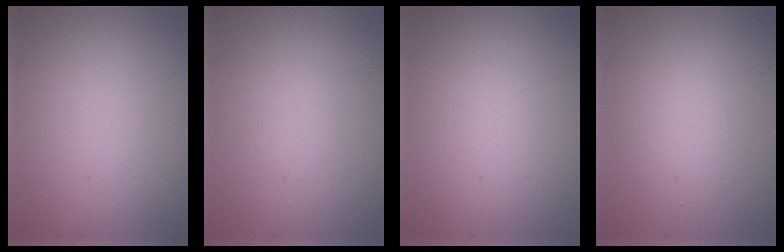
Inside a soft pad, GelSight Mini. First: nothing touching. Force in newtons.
{"total": 0.7, "press": 0.7, "slide": 0.0}
{"total": 0.0}
{"total": 2.4, "press": 2.4, "slide": 0.2}